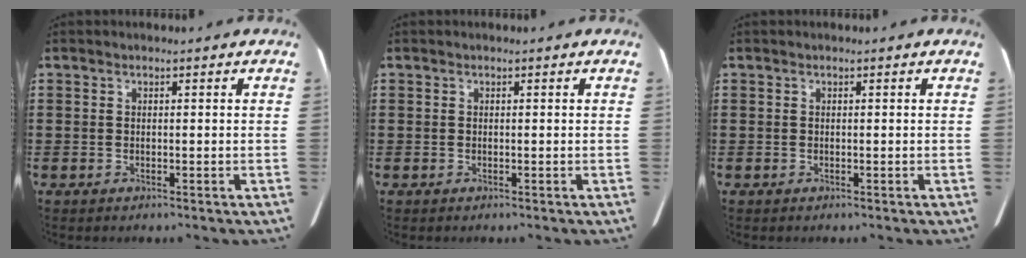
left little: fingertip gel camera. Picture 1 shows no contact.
{"total": 0.0}
{"total": 0.0}